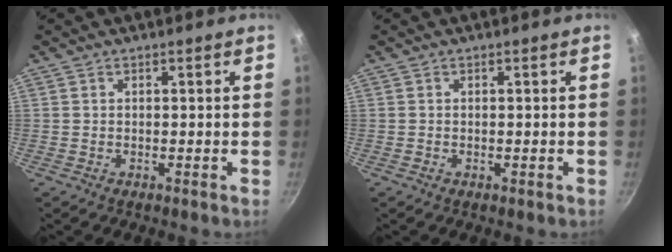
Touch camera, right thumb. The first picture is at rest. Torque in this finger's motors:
{"motor_torque": [0.80, 0.65, -0.05, -0.16, -0.01]}